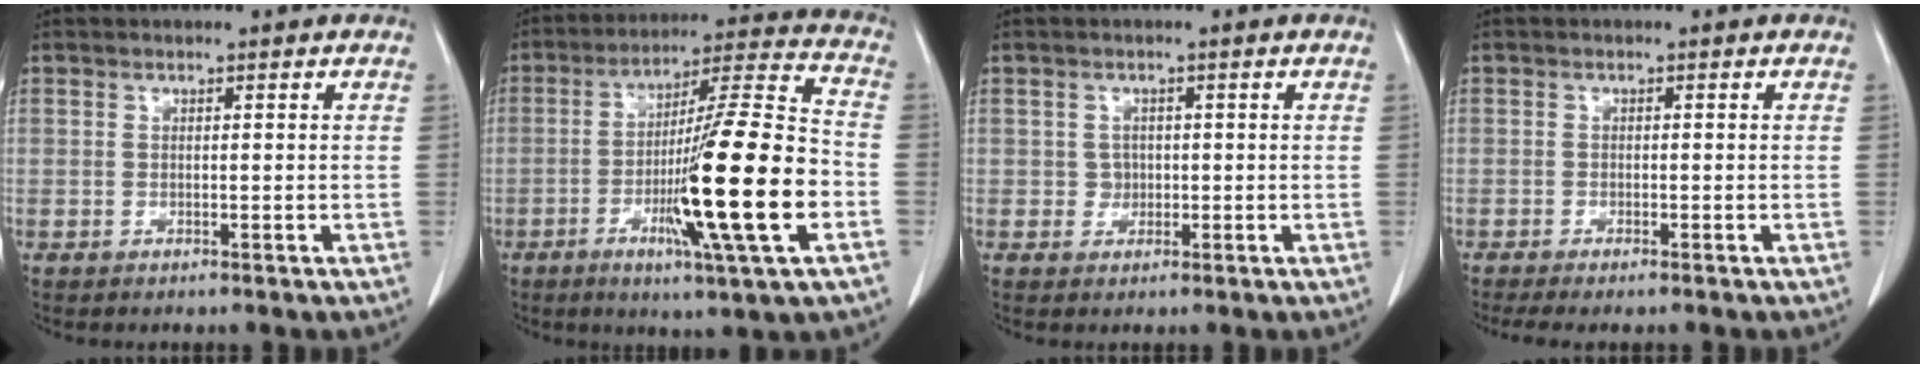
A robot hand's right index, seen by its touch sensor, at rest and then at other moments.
{"total": 20.2, "force": [-5.4, 0.0, 19.5], "torque": [-0.316, -0.011, -0.091]}
{"total": 1.6, "force": [0.0, 1.5, 0.5], "torque": [-0.007, 0.003, 0.001]}
{"total": 4.5, "force": [-3.7, 0.5, 2.5], "torque": [-0.033, -0.010, -0.054]}